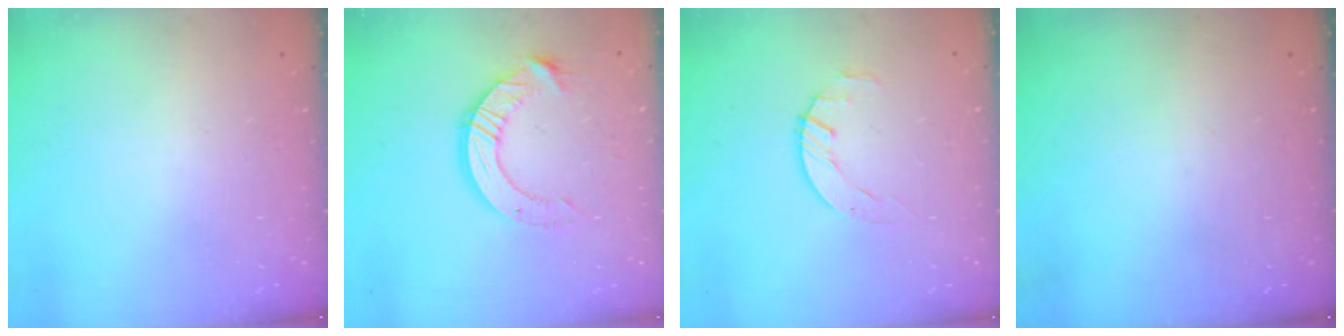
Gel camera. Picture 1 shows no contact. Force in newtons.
{"total": 10.1, "press": 10.1, "slide": 0.9}
{"total": 1.7, "press": 1.7, "slide": 0.3}
{"total": 0.0}